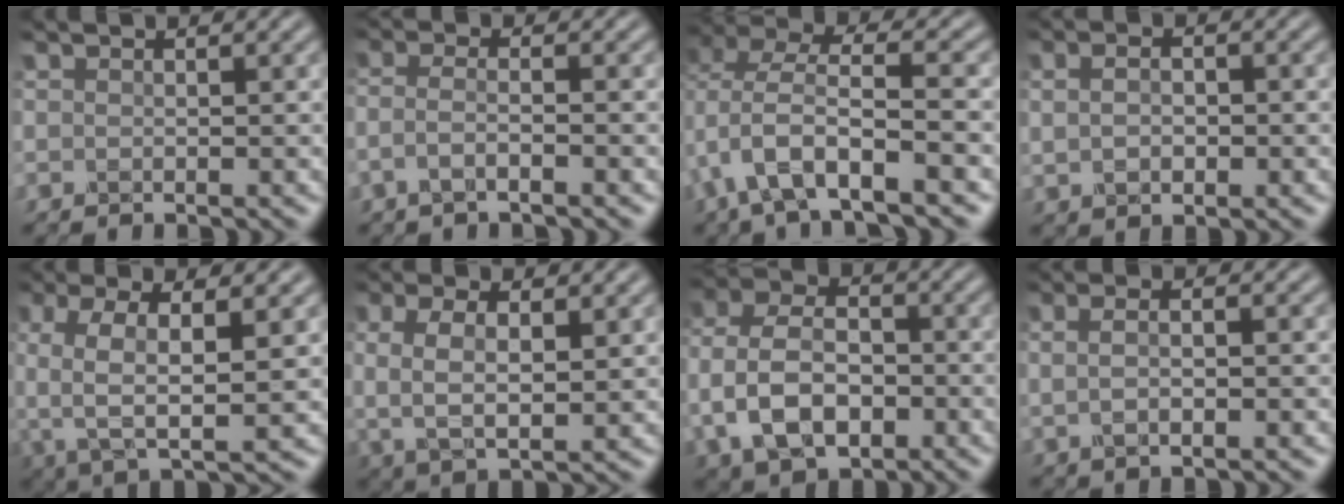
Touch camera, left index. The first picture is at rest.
{"total": 2.3, "force": [-1.2, 0.7, 1.9], "torque": [-0.036, -0.002, -0.035]}
{"total": 7.6, "force": [-2.1, 3.2, 6.5], "torque": [-0.126, 0.010, -0.044]}
{"total": 3.5, "force": [0.4, 2.2, 2.6], "torque": [-0.044, 0.007, 0.009]}
{"total": 5.8, "force": [0.2, 2.1, 5.4], "torque": [-0.114, -0.002, -0.001]}
{"total": 4.8, "force": [0.6, 2.0, 4.3], "torque": [-0.086, -0.002, 0.011]}
{"total": 8.1, "force": [-1.9, 5.6, 5.6], "torque": [-0.121, 0.001, -0.048]}
{"total": 3.8, "force": [0.7, 1.8, 3.3], "torque": [-0.047, 0.007, 0.005]}